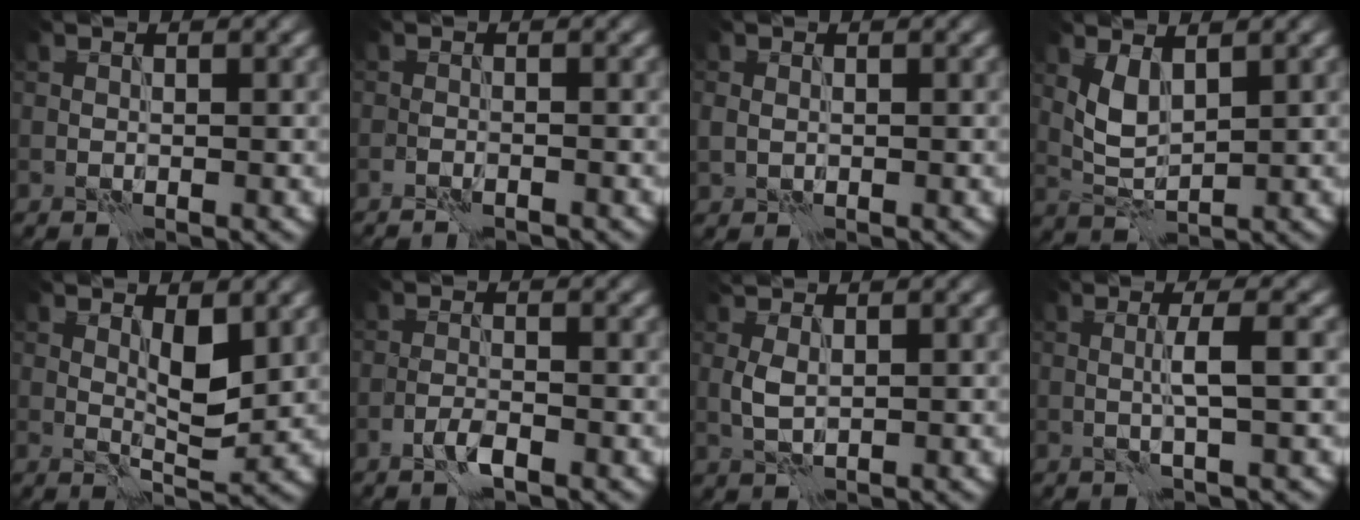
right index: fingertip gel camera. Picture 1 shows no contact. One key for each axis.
{"total": 1.8, "fx": -1.7, "fy": 0.1, "fz": 0.4, "tx": -0.011, "ty": 0.003, "tz": -0.025}
{"total": 1.2, "fx": 0.1, "fy": 1.0, "fz": 0.5, "tx": -0.015, "ty": 0.000, "tz": 0.004}
{"total": 2.8, "fx": 1.6, "fy": 1.2, "fz": 2.0, "tx": -0.046, "ty": -0.006, "tz": 0.038}
{"total": 3.1, "fx": 1.1, "fy": 1.0, "fz": 2.8, "tx": -0.049, "ty": -0.007, "tz": 0.022}
{"total": 1.3, "fx": -0.9, "fy": 0.1, "fz": 0.9, "tx": -0.018, "ty": 0.003, "tz": -0.021}
{"total": 1.8, "fx": 0.6, "fy": 0.8, "fz": 1.6, "tx": -0.042, "ty": 0.005, "tz": 0.018}
{"total": 2.5, "fx": 0.0, "fy": 0.2, "fz": 2.5, "tx": -0.043, "ty": 0.003, "tz": -0.004}